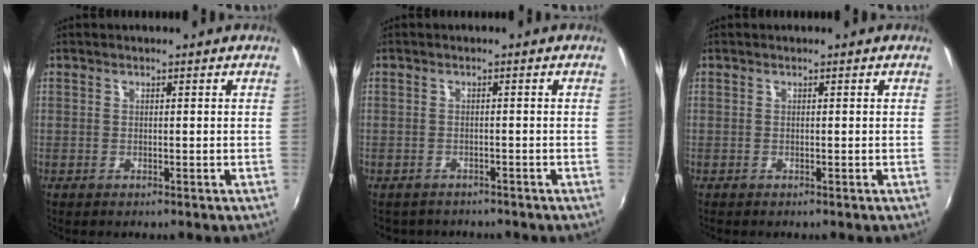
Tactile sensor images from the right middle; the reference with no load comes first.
{"total": 3.5, "force": [-3.0, 1.7, 0.7], "torque": [-0.021, -0.015, -0.043]}
{"total": 0.0}